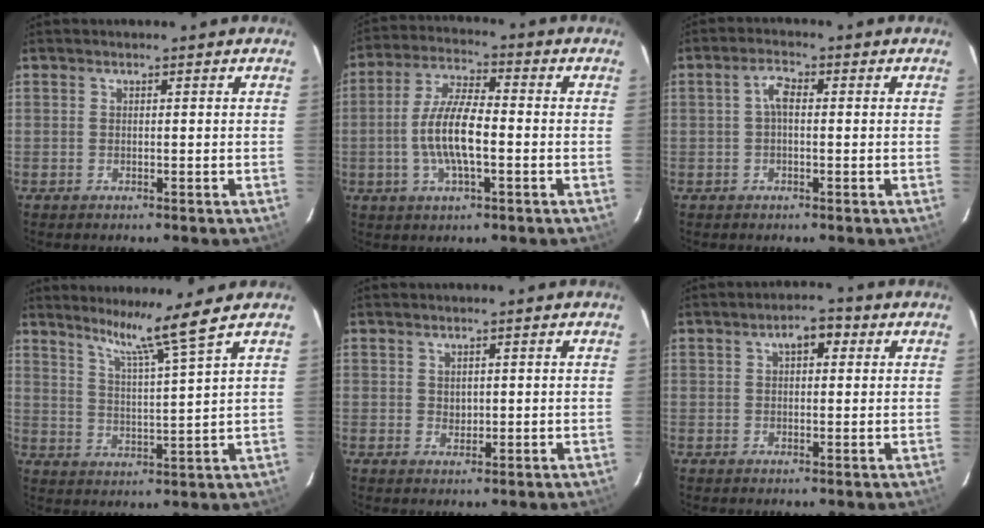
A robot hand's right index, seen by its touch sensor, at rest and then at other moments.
{"total": 10.2, "force": [-2.0, 2.8, 9.6], "torque": [-0.194, 0.005, -0.040]}
{"total": 2.8, "force": [0.0, 1.3, 2.4], "torque": [-0.050, 0.011, 0.001]}
{"total": 8.3, "force": [6.5, -2.6, 4.4], "torque": [-0.074, -0.024, 0.113]}
{"total": 1.3, "force": [0.6, 1.1, 0.5], "torque": [-0.005, 0.003, 0.012]}
{"total": 3.9, "force": [1.3, 2.1, 3.0], "torque": [-0.045, 0.017, 0.020]}